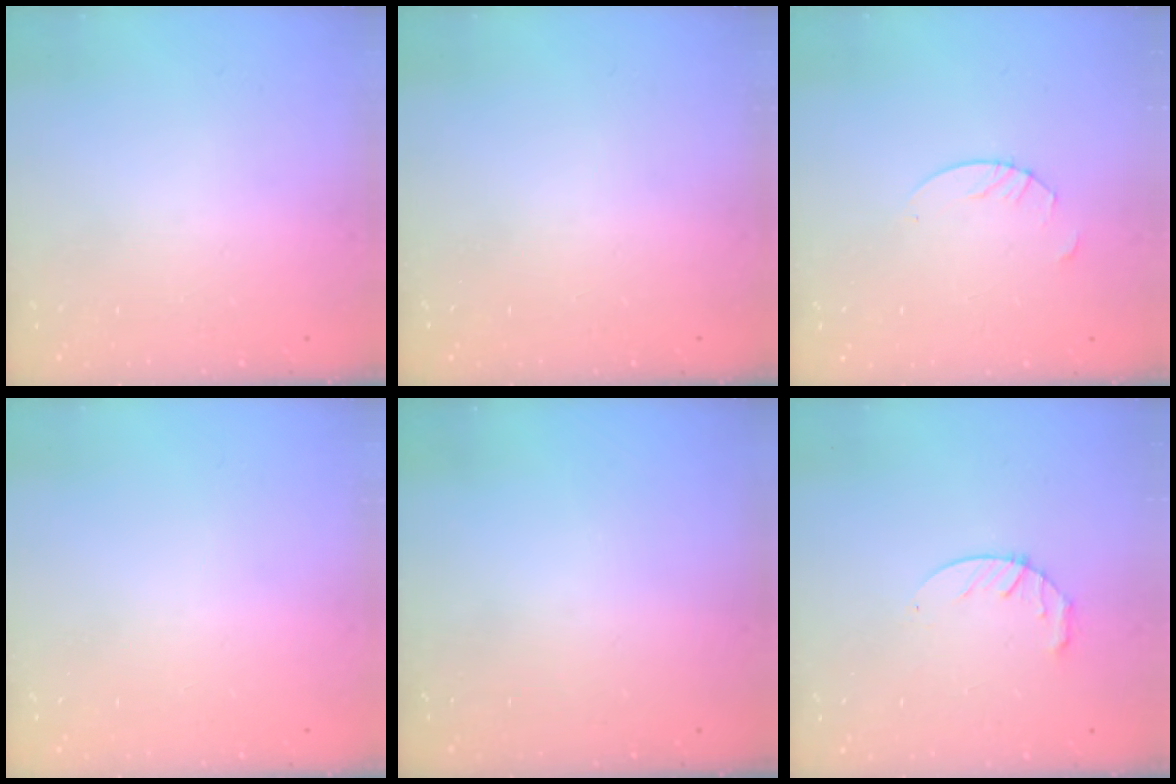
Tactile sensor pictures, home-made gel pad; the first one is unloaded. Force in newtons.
{"total": 0.0}
{"total": 2.7, "press": 2.7, "slide": 0.2}
{"total": 0.0}
{"total": 0.0}
{"total": 6.8, "press": 6.8, "slide": 0.8}